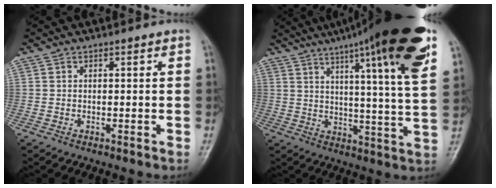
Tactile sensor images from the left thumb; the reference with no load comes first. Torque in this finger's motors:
{"motor_torque": [1.32, -0.31, 2.21, -0.57, 0.42]}